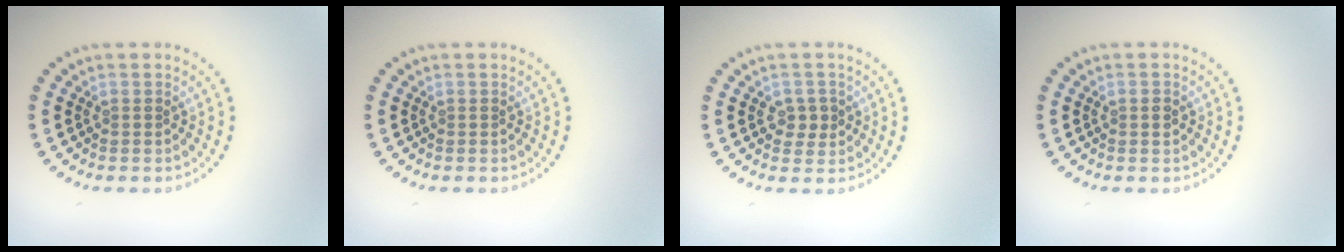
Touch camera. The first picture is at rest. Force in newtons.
{"total": 0.0}
{"total": 1.9, "press": 1.8, "slide": 0.6}
{"total": 1.1, "press": 1.1, "slide": 0.0}